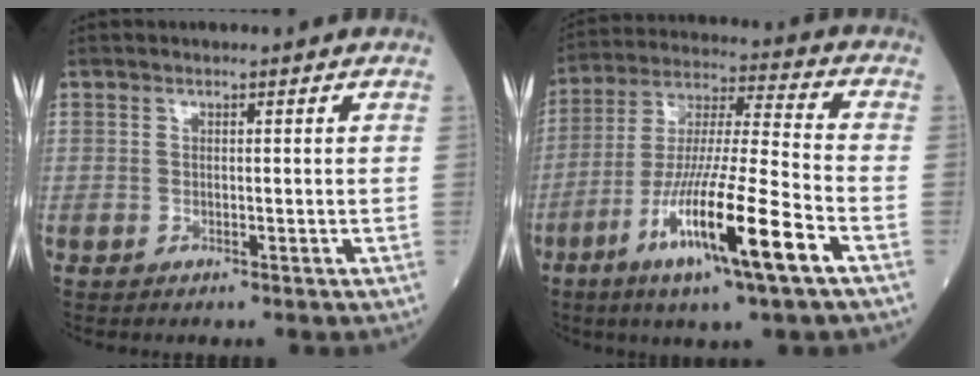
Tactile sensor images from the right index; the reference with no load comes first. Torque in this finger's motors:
{"motor_torque": [2.01, -0.13, 1.06, 0.21]}